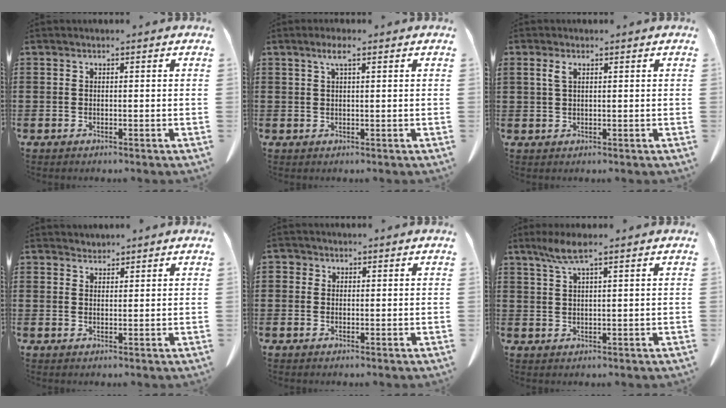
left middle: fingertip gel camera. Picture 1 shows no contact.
{"total": 2.3, "force": [1.1, 0.4, 1.9], "torque": [-0.041, 0.002, 0.019]}
{"total": 1.8, "force": [0.9, 0.7, 1.5], "torque": [-0.034, 0.002, 0.015]}
{"total": 1.4, "force": [1.4, 0.3, -0.2], "torque": [0.000, 0.002, 0.028]}
{"total": 0.9, "force": [0.2, 0.9, 0.1], "torque": [-0.005, 0.003, 0.004]}
{"total": 3.9, "force": [2.4, 0.4, 3.1], "torque": [-0.066, 0.001, 0.043]}